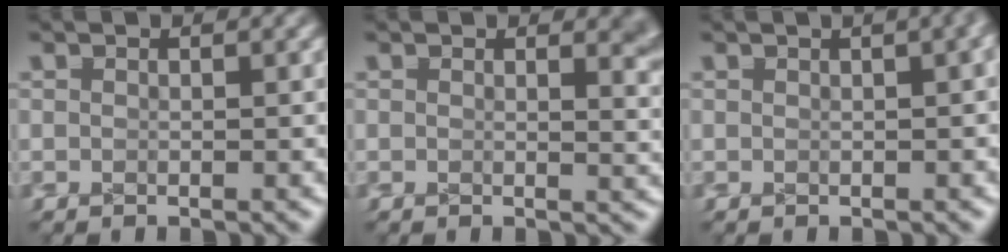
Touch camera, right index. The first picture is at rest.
{"total": 2.0, "force": [1.2, 0.3, 1.5], "torque": [-0.009, -0.005, 0.019]}
{"total": 1.7, "force": [0.7, 0.6, 1.4], "torque": [-0.005, 0.013, 0.008]}